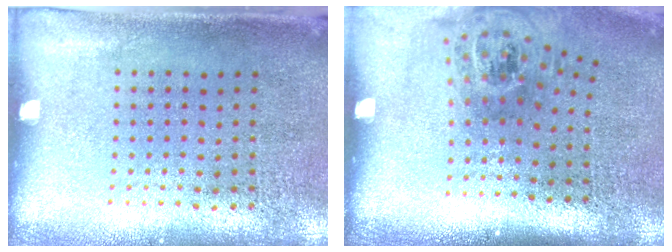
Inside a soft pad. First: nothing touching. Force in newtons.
{"total": 1.7, "press": 1.2, "slide": 1.2}